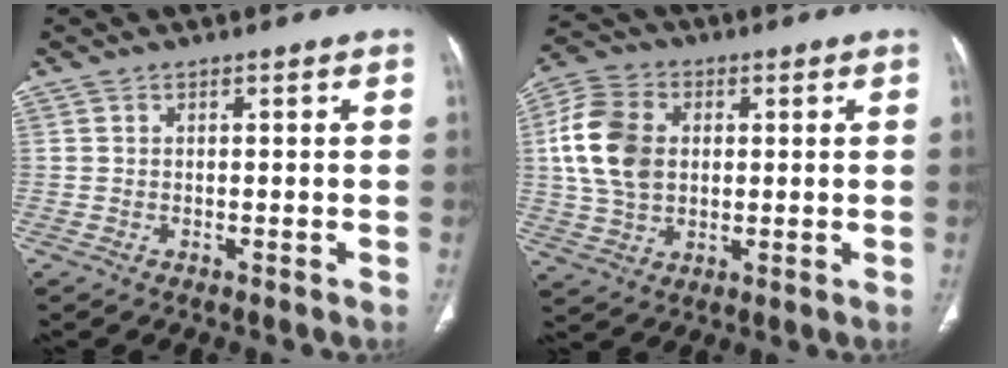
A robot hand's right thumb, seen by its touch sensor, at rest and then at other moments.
{"total": 12.8, "force": [1.8, 9.2, 8.6], "torque": [-0.160, 0.007, 0.031]}